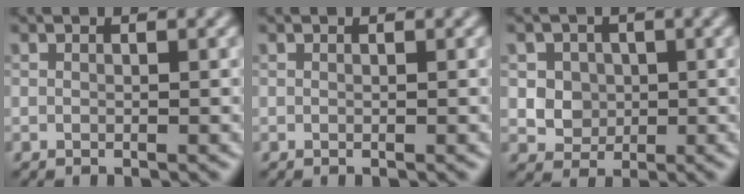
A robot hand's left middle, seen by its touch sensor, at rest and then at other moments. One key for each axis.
{"total": 0.0}
{"total": 4.2, "fx": 1.0, "fy": 3.7, "fz": 1.8, "tx": -0.025, "ty": 0.009, "tz": 0.018}